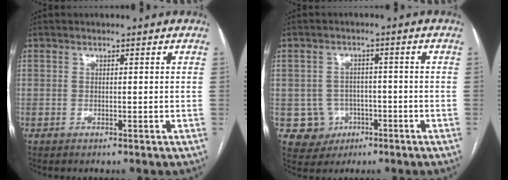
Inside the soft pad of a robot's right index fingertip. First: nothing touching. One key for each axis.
{"total": 5.4, "fx": -1.4, "fy": 5.2, "fz": 0.4, "tx": 0.001, "ty": 0.011, "tz": -0.011}